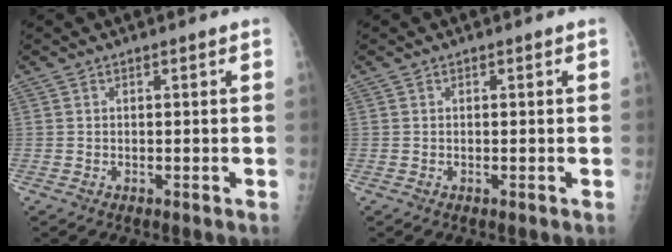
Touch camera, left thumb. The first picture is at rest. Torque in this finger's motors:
{"motor_torque": [0.00, 0.00, 0.01, -0.02, 0.00]}